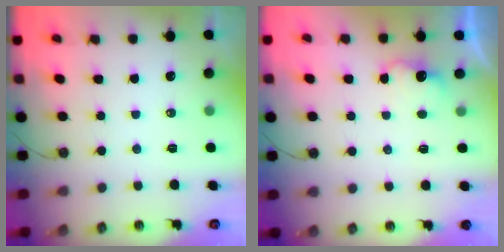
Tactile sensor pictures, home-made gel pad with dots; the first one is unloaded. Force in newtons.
{"total": 4.1, "press": 4.0, "slide": 0.8}